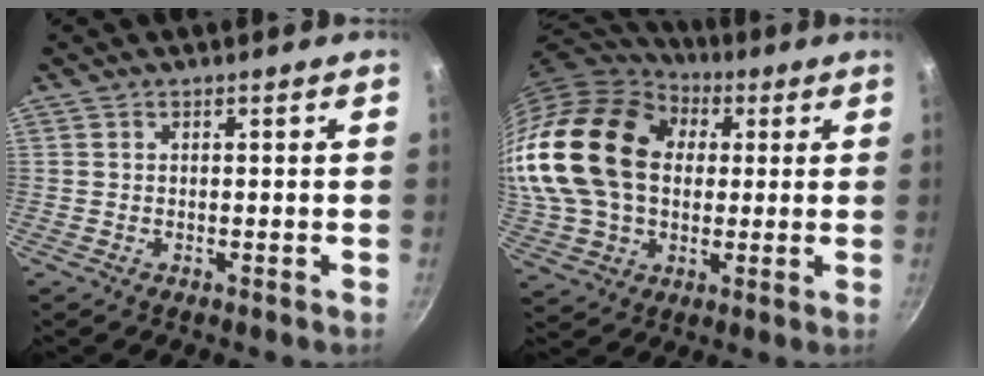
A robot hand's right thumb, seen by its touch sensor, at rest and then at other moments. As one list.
[{"total": 28.1, "force": [5.3, 19.9, 19.2], "torque": [-0.391, 0.031, 0.094]}]